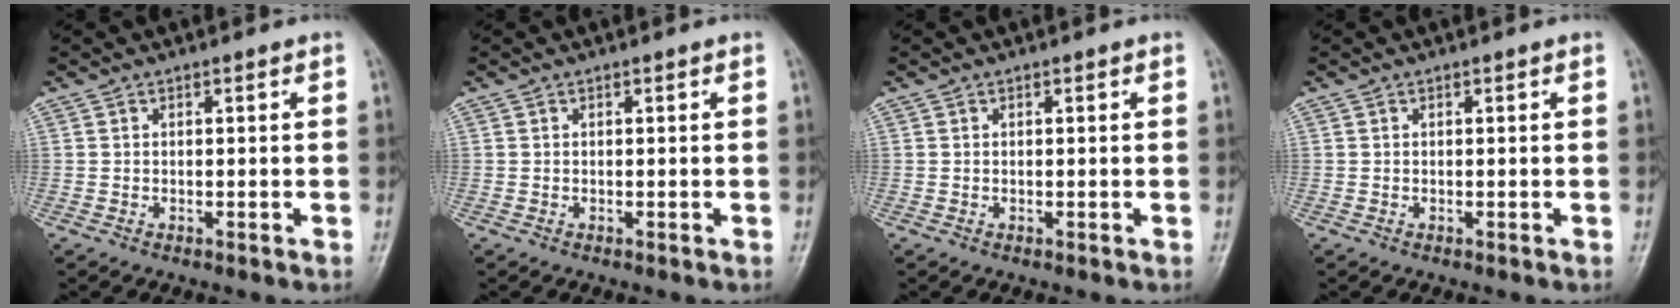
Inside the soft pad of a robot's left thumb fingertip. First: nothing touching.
{"total": 0.0}
{"total": 0.0}
{"total": 0.0}